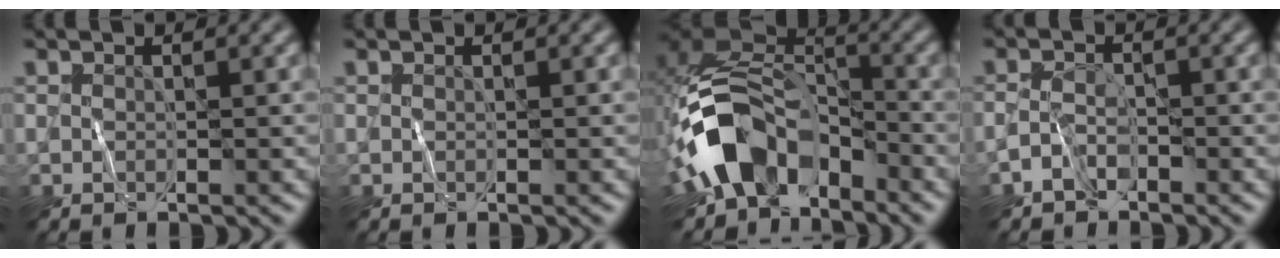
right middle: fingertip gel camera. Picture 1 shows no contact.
{"total": 0.0}
{"total": 11.0, "force": [-5.4, 6.6, 7.0], "torque": [-0.115, 0.009, -0.107]}
{"total": 1.9, "force": [-1.5, 0.8, 0.8], "torque": [-0.017, 0.011, -0.032]}